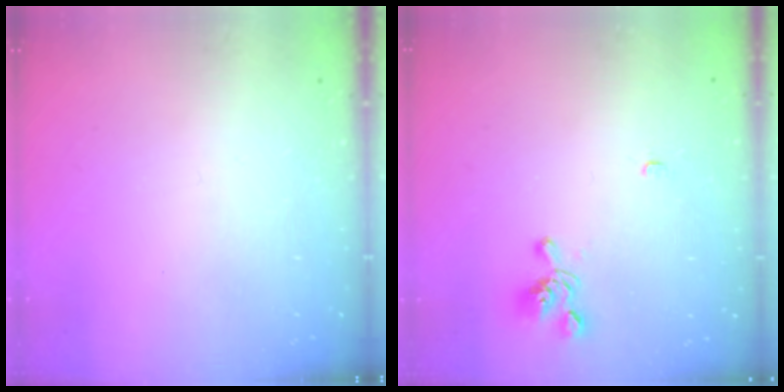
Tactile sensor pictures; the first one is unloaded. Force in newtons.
{"total": 3.4, "press": 3.3, "slide": 0.8}